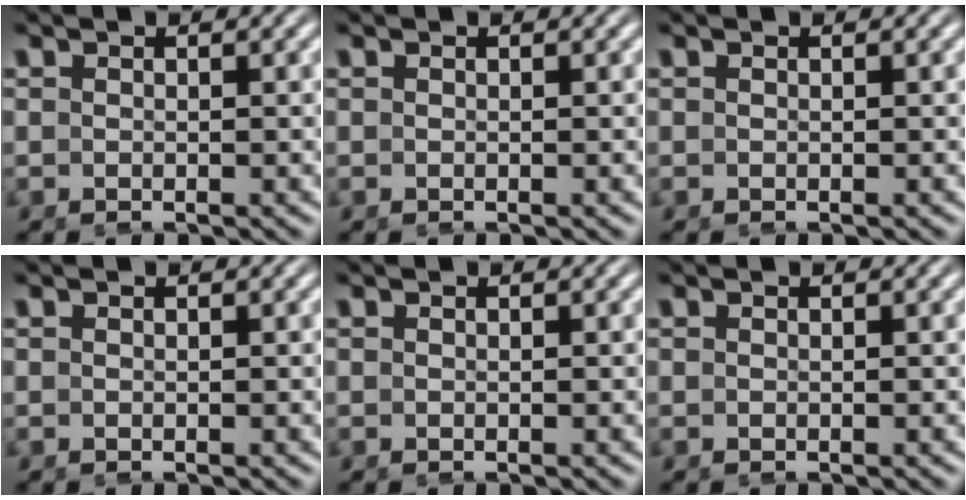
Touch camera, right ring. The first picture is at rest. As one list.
[{"total": 0.0}, {"total": 0.0}, {"total": 0.0}, {"total": 0.0}, {"total": 0.0}]